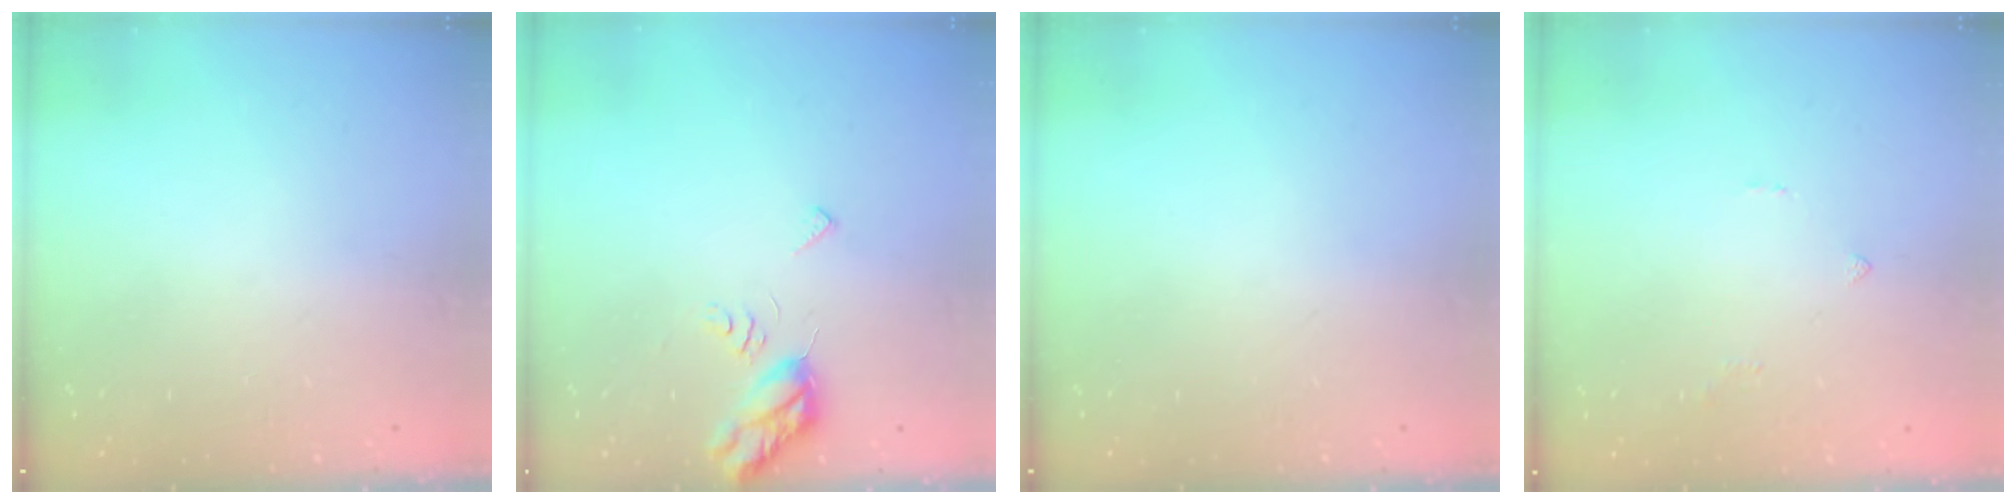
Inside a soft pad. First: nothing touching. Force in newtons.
{"total": 7.9, "press": 7.8, "slide": 0.5}
{"total": 0.0}
{"total": 1.6, "press": 1.5, "slide": 0.6}